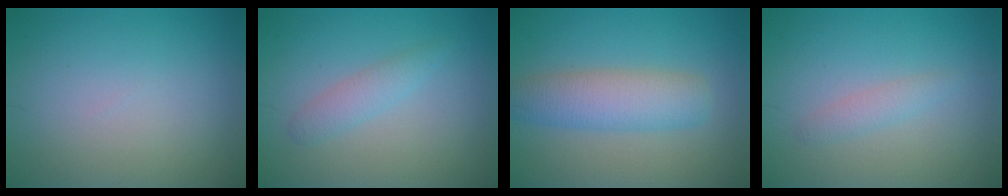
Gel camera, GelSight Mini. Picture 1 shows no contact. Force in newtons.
{"total": 1.7, "press": 1.7, "slide": 0.1}
{"total": 4.7, "press": 4.7, "slide": 0.2}
{"total": 1.3, "press": 1.3, "slide": 0.0}